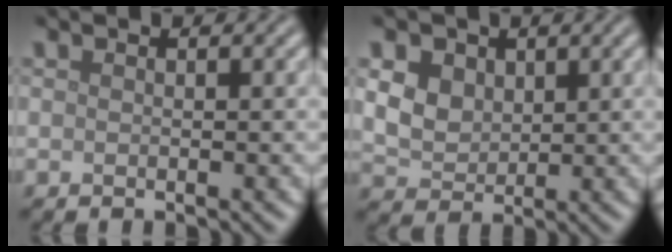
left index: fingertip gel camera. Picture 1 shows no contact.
{"total": 6.3, "force": [2.5, 4.7, 3.3], "torque": [-0.090, 0.024, 0.038]}